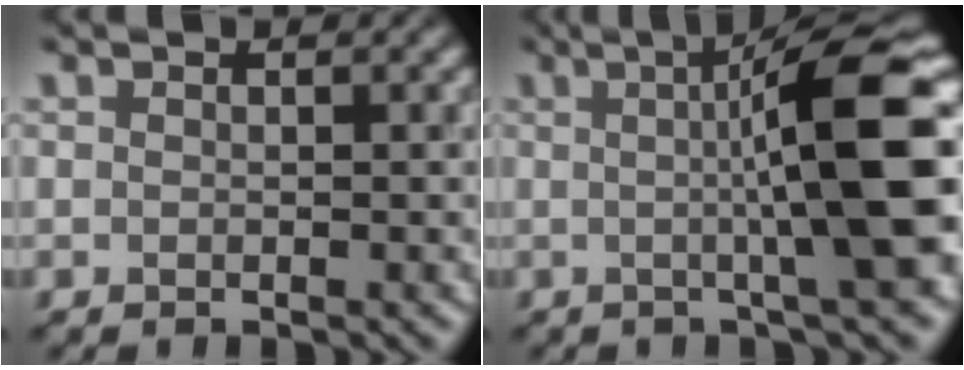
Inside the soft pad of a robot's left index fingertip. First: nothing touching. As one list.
[{"total": 12.3, "force": [0.8, 2.3, 12.0], "torque": [-0.137, 0.015, 0.009]}]